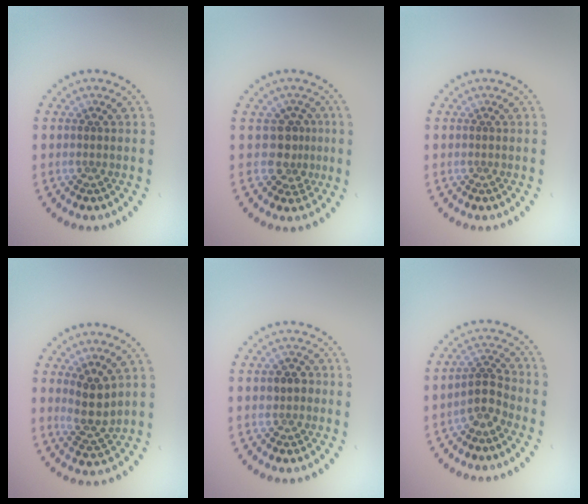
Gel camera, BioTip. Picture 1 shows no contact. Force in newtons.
{"total": 2.5, "press": 1.9, "slide": 1.6}
{"total": 0.0}
{"total": 2.9, "press": 2.4, "slide": 1.6}
{"total": 1.7, "press": 1.6, "slide": 0.7}
{"total": 2.5, "press": 2.0, "slide": 1.5}